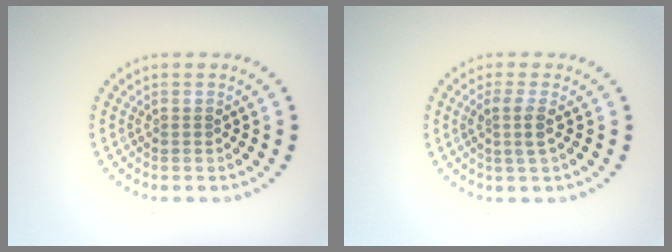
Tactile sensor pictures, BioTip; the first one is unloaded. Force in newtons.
{"total": 1.9, "press": 1.5, "slide": 1.2}